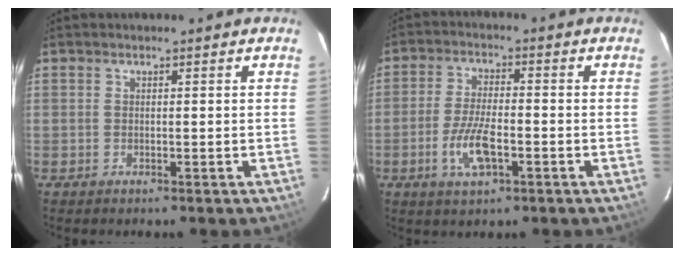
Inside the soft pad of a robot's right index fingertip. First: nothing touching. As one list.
[{"total": 7.9, "force": [-2.9, 2.9, 6.8], "torque": [-0.145, -0.004, -0.055]}]